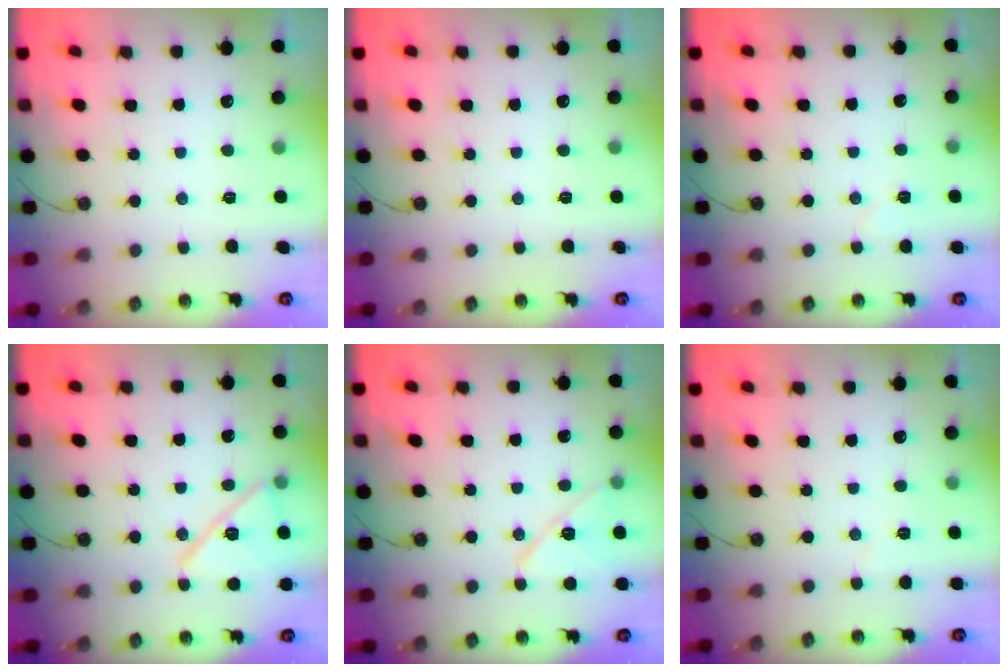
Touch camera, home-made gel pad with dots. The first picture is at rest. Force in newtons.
{"total": 0.0}
{"total": 4.2, "press": 4.1, "slide": 1.2}
{"total": 15.0, "press": 14.9, "slide": 0.8}
{"total": 11.8, "press": 11.8, "slide": 0.6}
{"total": 2.3, "press": 1.7, "slide": 1.6}